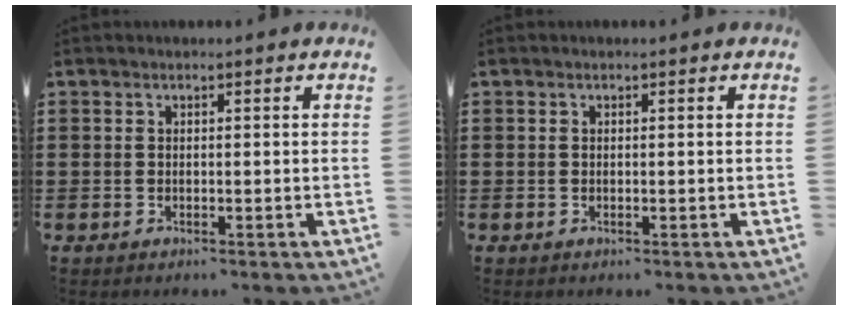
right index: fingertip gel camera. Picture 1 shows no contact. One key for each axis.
{"total": 0.0}